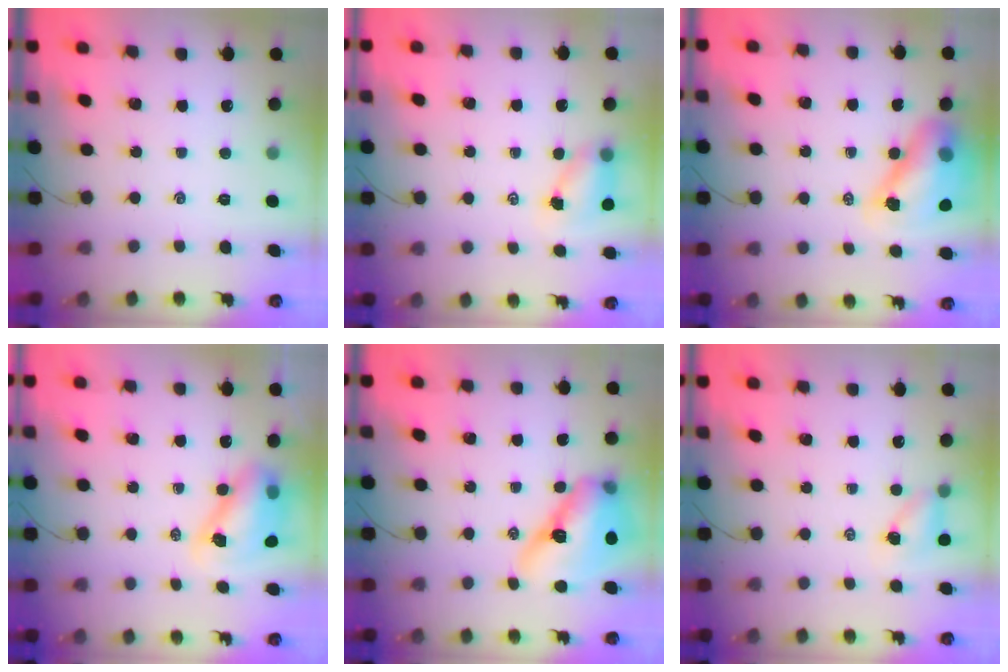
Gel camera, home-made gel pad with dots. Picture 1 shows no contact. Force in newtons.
{"total": 5.0, "press": 5.0, "slide": 0.7}
{"total": 14.1, "press": 13.5, "slide": 3.9}
{"total": 9.2, "press": 9.0, "slide": 2.1}
{"total": 15.6, "press": 14.9, "slide": 4.4}
{"total": 4.3, "press": 4.3, "slide": 0.3}